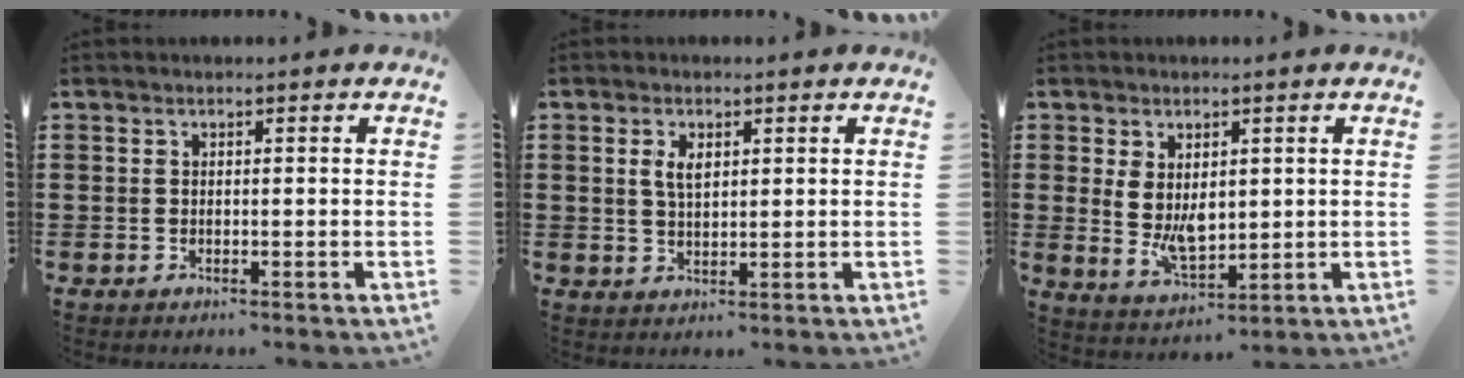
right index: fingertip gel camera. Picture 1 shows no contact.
{"total": 3.1, "force": [1.0, 1.5, 2.5], "torque": [-0.054, 0.006, 0.017]}
{"total": 5.6, "force": [1.1, 3.4, 4.3], "torque": [-0.076, -0.001, 0.018]}